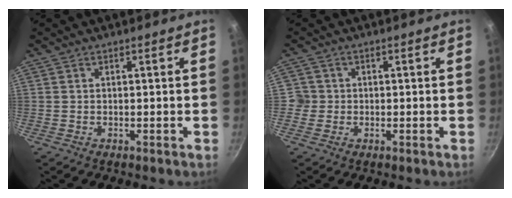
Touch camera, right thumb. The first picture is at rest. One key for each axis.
{"total": 2.4, "fx": -0.4, "fy": 2.4, "fz": 0.3, "tx": 0.009, "ty": 0.010, "tz": -0.008}